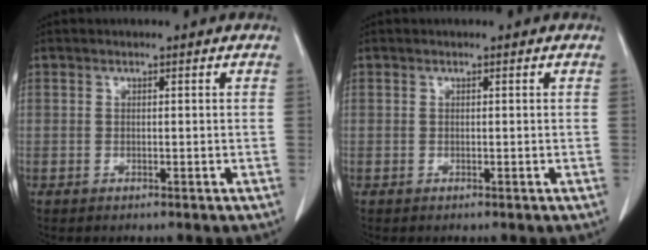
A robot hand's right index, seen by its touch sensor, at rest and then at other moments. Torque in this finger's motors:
{"motor_torque": [0.00, 0.00, 0.00, 0.00]}